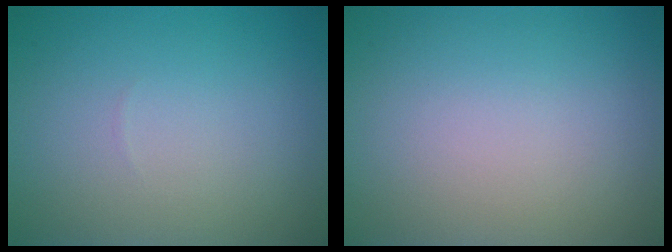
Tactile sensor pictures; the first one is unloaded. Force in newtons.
{"total": 0.0}